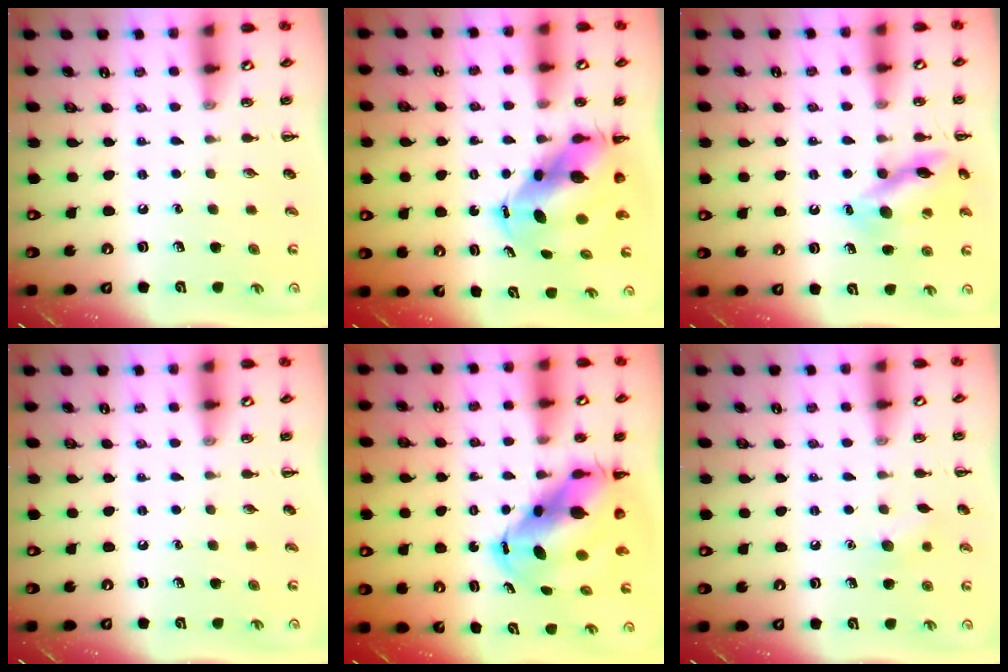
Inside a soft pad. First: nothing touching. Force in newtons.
{"total": 9.2, "press": 8.9, "slide": 2.3}
{"total": 14.3, "press": 14.2, "slide": 1.2}
{"total": 0.0}
{"total": 11.2, "press": 10.9, "slide": 2.8}
{"total": 6.2, "press": 5.9, "slide": 1.7}